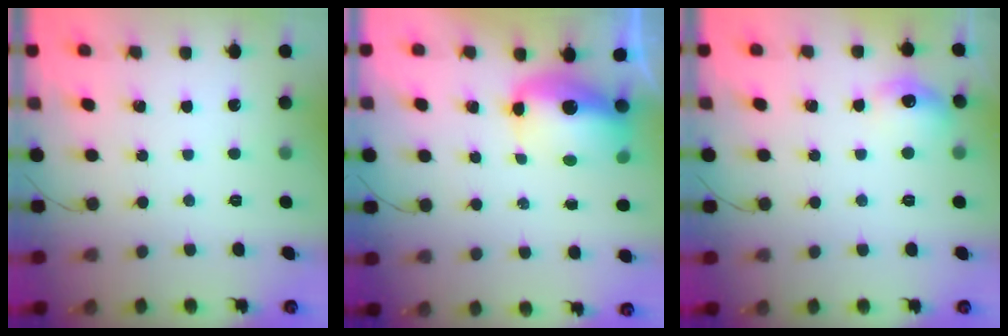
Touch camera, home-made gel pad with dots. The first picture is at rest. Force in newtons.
{"total": 11.7, "press": 11.5, "slide": 2.4}
{"total": 9.0, "press": 8.9, "slide": 1.0}